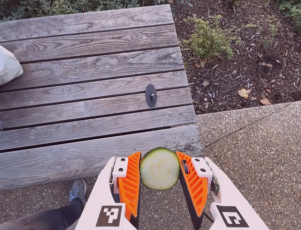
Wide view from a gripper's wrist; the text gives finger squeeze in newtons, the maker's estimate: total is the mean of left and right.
{"total": 14.0, "left": 14.4, "right": 13.6}